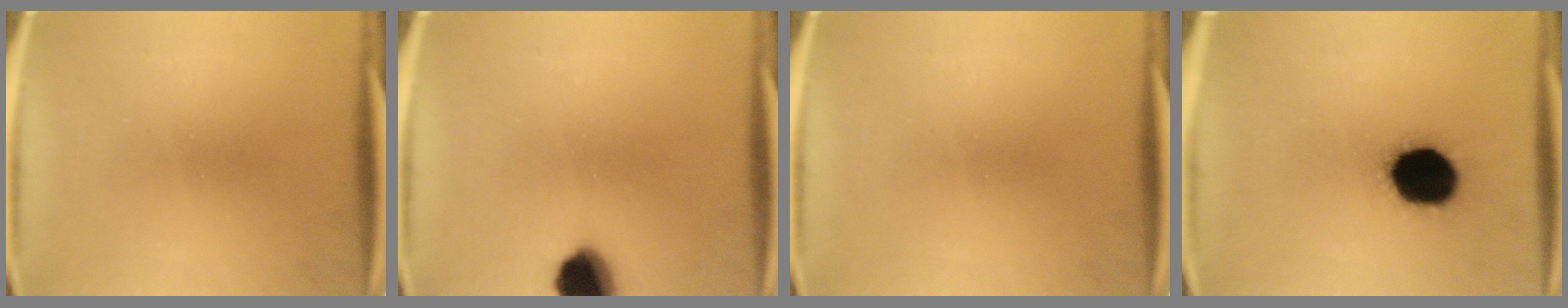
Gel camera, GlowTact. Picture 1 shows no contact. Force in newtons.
{"total": 9.6}
{"total": 0.0}
{"total": 17.1}